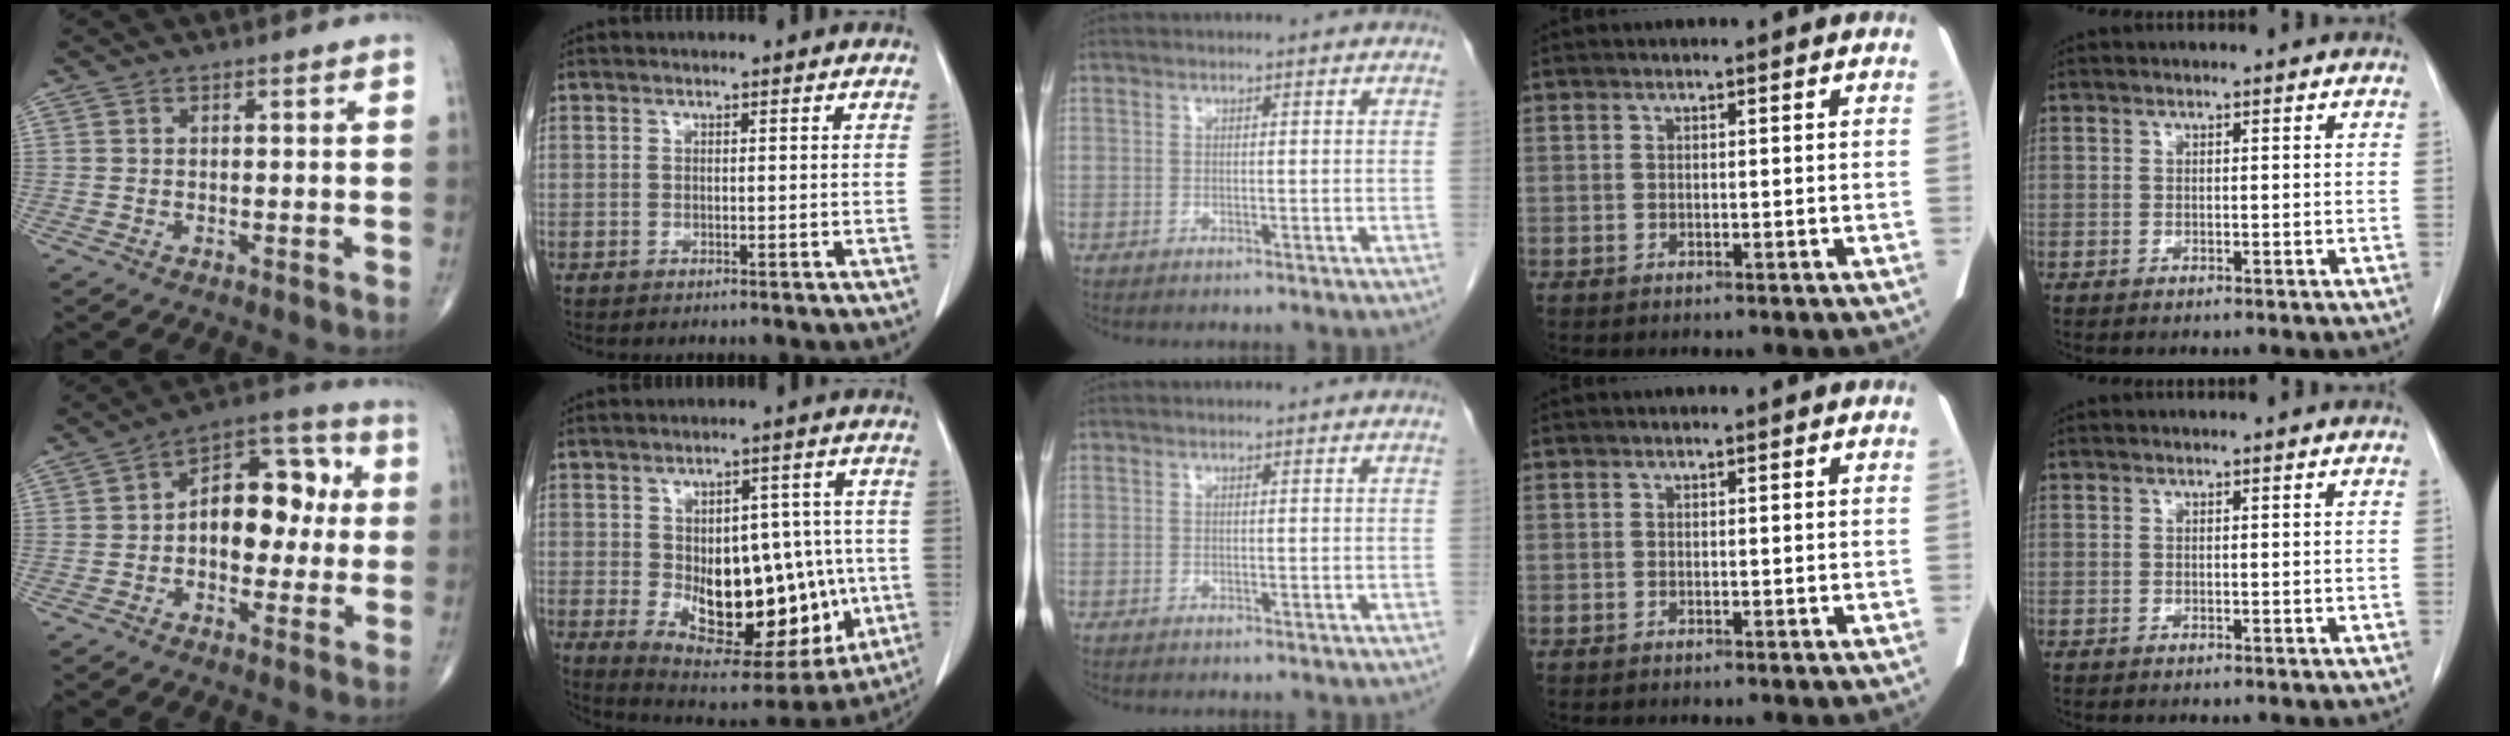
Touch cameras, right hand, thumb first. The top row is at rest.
{"thumb": {"total": 14.4, "force": [0.5, 8.8, 11.4], "torque": [-0.125, 0.037, -0.004]}, "index": {"total": 21.8, "force": [-3.3, 12.0, 17.9], "torque": [-0.273, 0.009, -0.014]}}